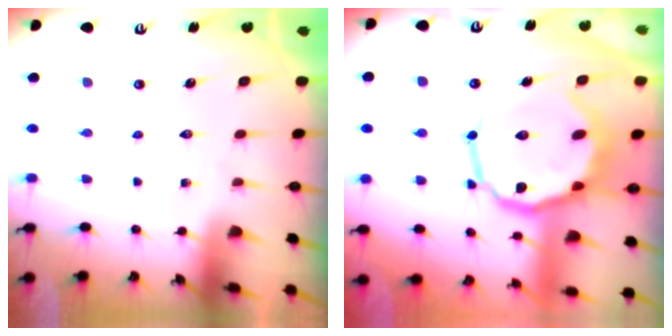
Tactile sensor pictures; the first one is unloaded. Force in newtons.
{"total": 14.2, "press": 13.9, "slide": 2.9}